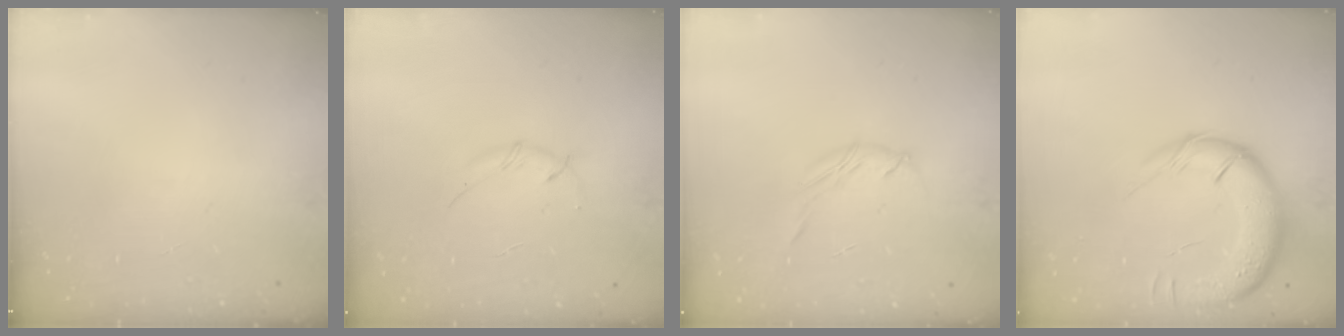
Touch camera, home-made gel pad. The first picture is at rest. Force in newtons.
{"total": 3.0, "press": 2.9, "slide": 0.8}
{"total": 4.4, "press": 4.3, "slide": 0.8}
{"total": 15.8, "press": 15.3, "slide": 4.0}